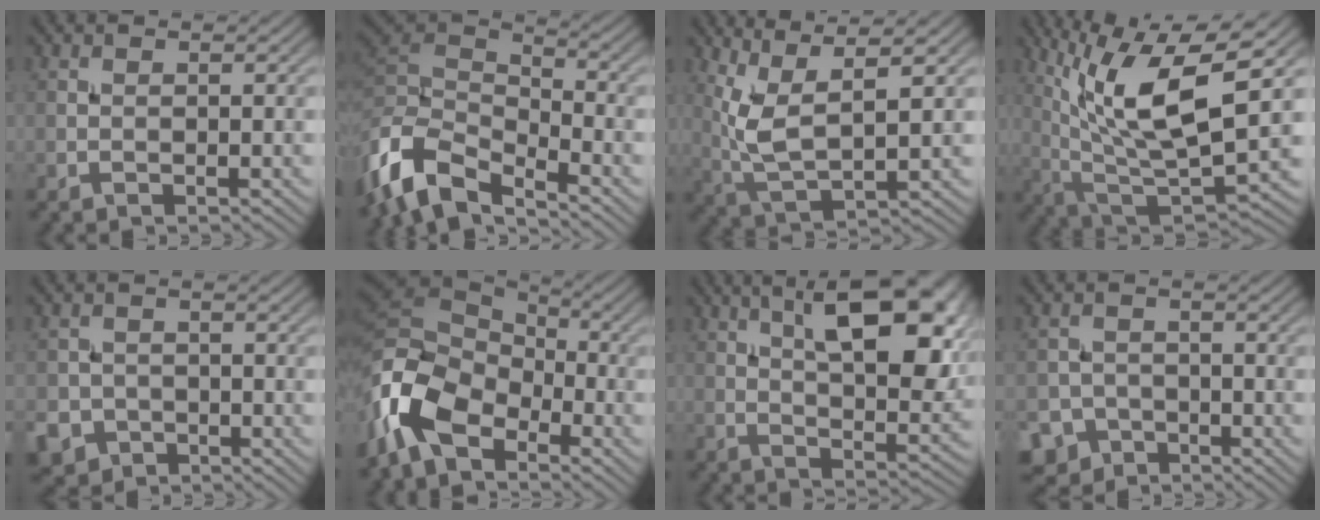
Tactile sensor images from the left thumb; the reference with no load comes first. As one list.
[{"total": 9.9, "force": [-6.1, 4.4, 6.5], "torque": [-0.135, 0.000, -0.135]}, {"total": 7.7, "force": [3.0, 2.2, 6.7], "torque": [-0.159, 0.002, 0.067]}, {"total": 14.8, "force": [5.0, 4.6, 13.1], "torque": [-0.251, 0.000, 0.095]}, {"total": 5.0, "force": [-2.7, 4.0, 1.1], "torque": [-0.019, -0.009, -0.059]}, {"total": 12.2, "force": [-5.3, 7.0, 8.5], "torque": [-0.203, -0.013, -0.116]}, {"total": 14.9, "force": [6.1, 5.8, 12.3], "torque": [-0.173, 0.007, 0.087]}, {"total": 5.5, "force": [-3.7, 4.0, 1.1], "torque": [-0.010, -0.008, -0.071]}]